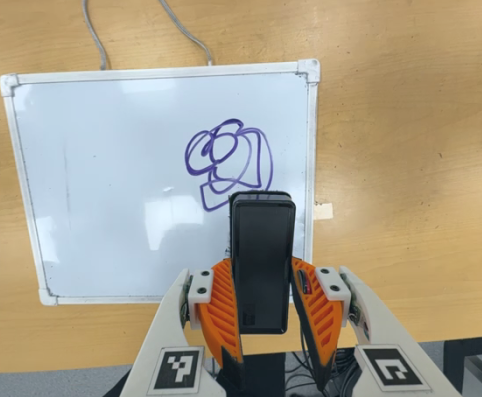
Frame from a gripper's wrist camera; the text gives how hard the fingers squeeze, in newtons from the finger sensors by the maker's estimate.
{"total": 4.8, "left": 3.2, "right": 6.5}